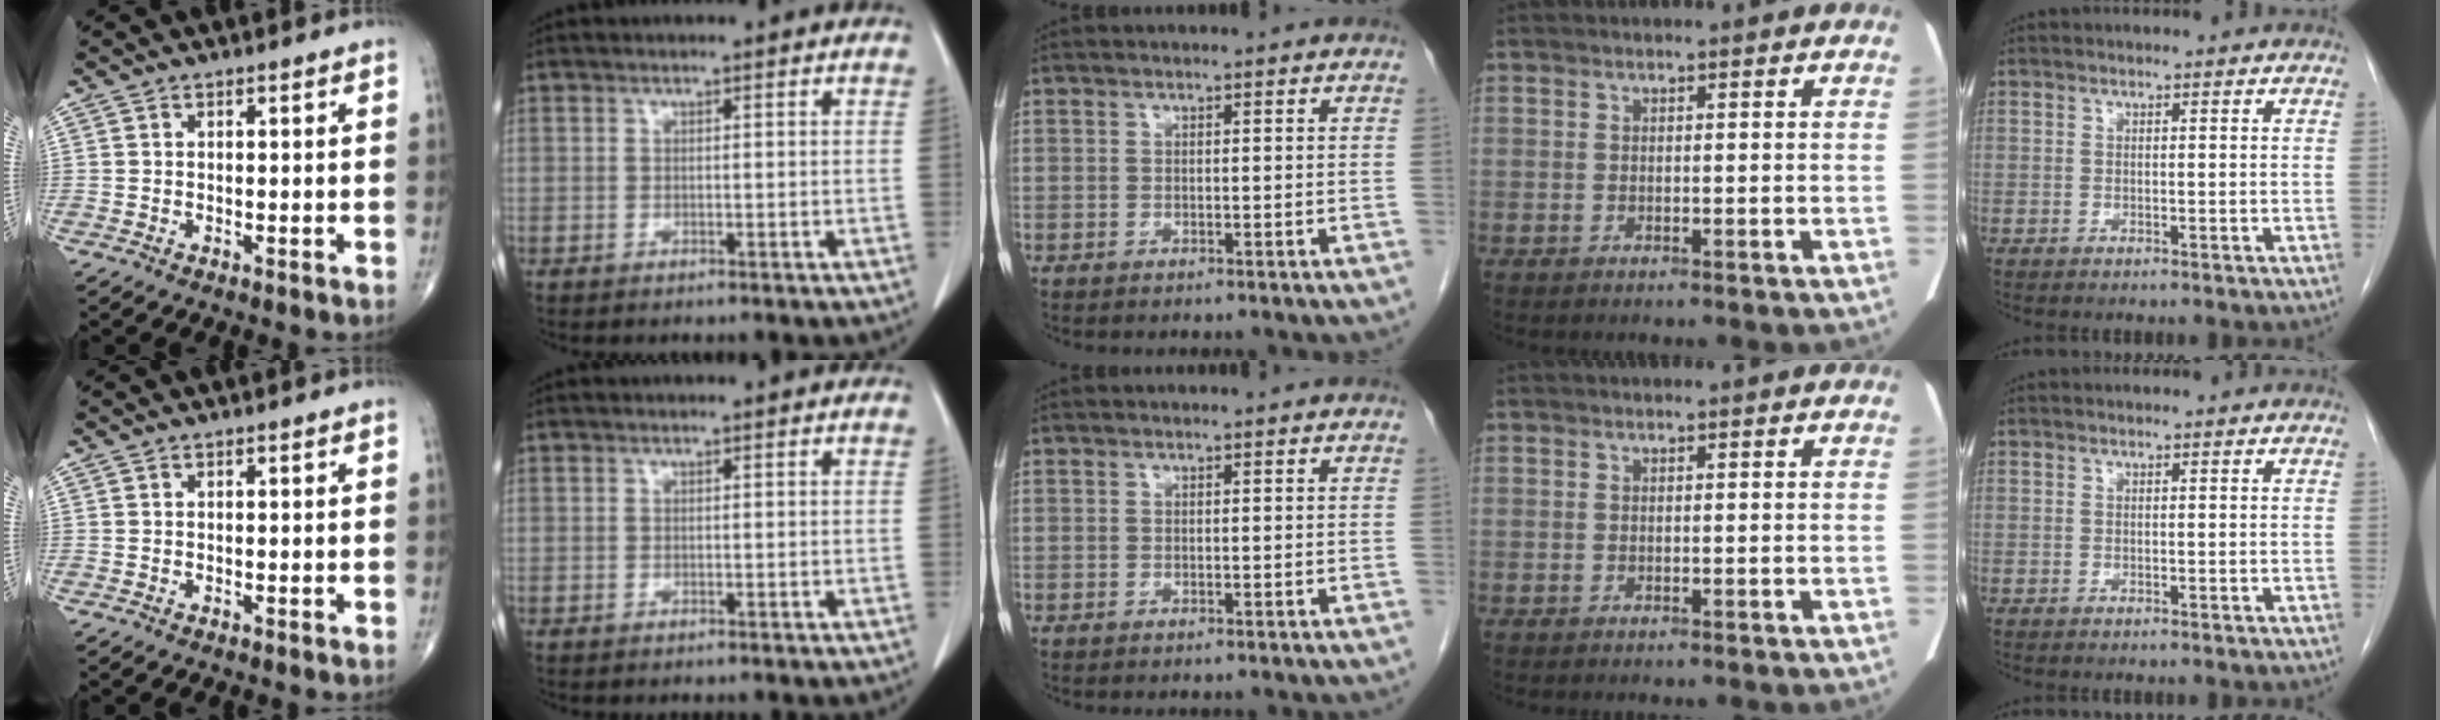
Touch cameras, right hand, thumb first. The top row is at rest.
{}